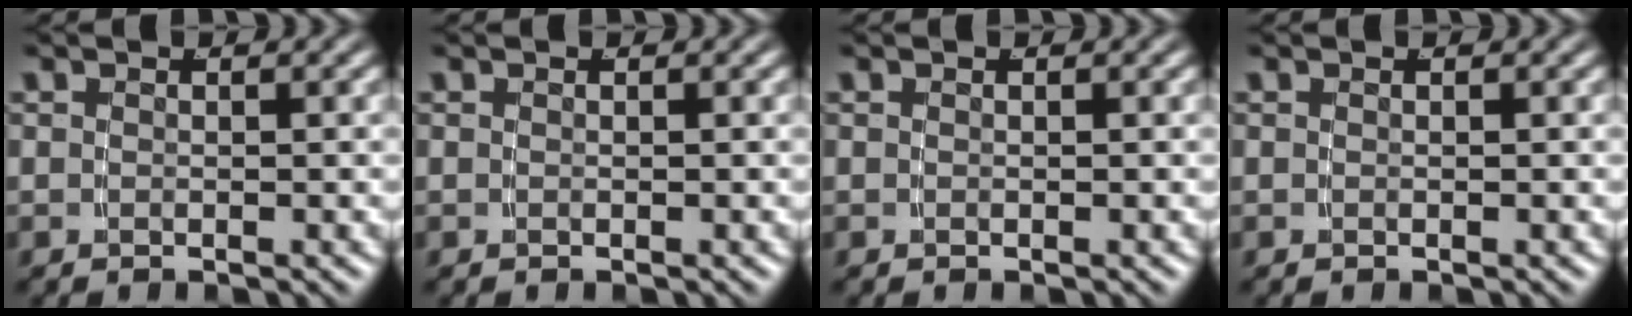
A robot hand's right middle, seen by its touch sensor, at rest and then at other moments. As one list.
[{"total": 0.0}, {"total": 0.0}, {"total": 0.0}]